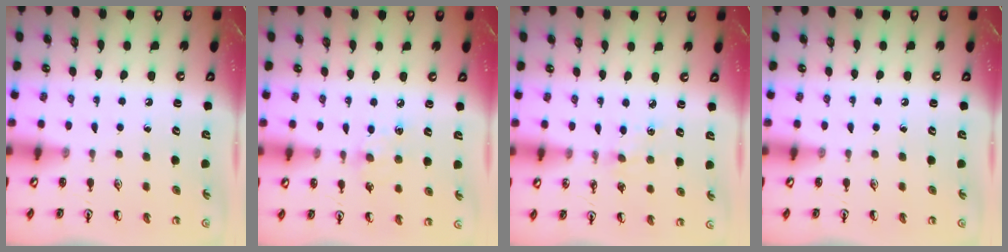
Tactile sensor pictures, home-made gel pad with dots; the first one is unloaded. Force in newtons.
{"total": 6.6, "press": 6.5, "slide": 0.7}
{"total": 2.7, "press": 2.7, "slide": 0.4}
{"total": 0.0}